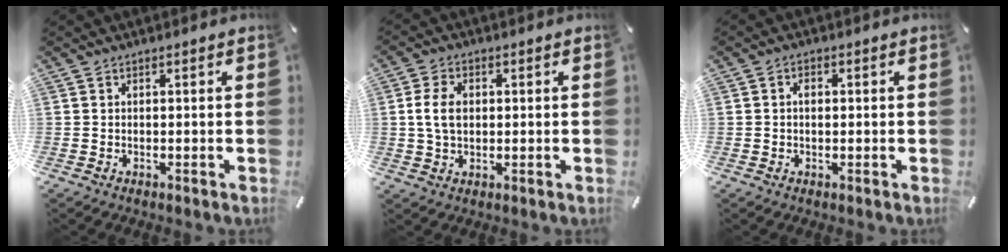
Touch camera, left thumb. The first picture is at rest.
{"total": 6.5, "force": [0.6, 4.7, 4.5], "torque": [-0.102, 0.002, 0.004]}
{"total": 1.6, "force": [0.1, 1.1, 1.2], "torque": [-0.026, 0.005, 0.000]}